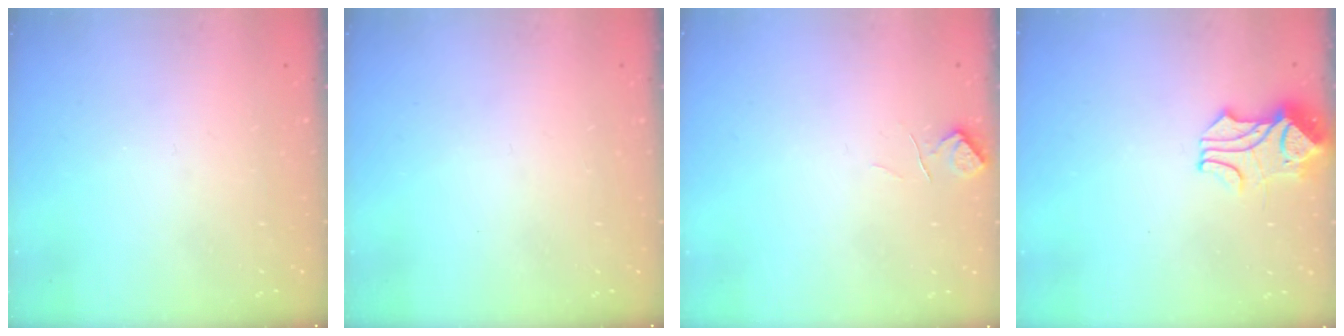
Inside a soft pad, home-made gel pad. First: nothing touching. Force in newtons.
{"total": 0.0}
{"total": 1.0, "press": 0.7, "slide": 0.6}
{"total": 1.7, "press": 1.3, "slide": 1.1}